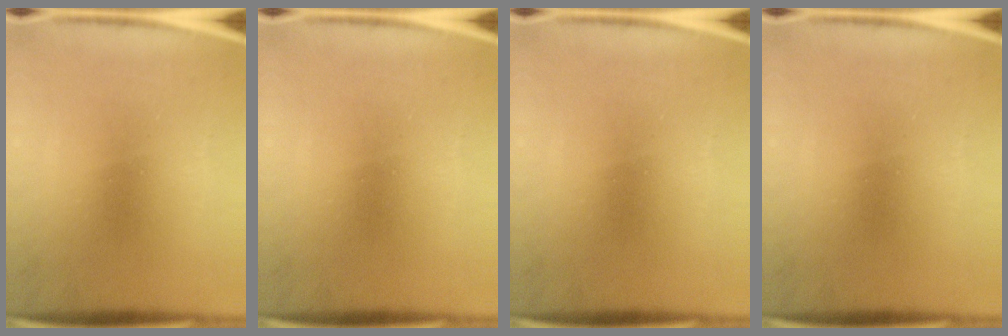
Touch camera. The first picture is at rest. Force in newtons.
{"total": 0.0}
{"total": 0.0}
{"total": 0.0}